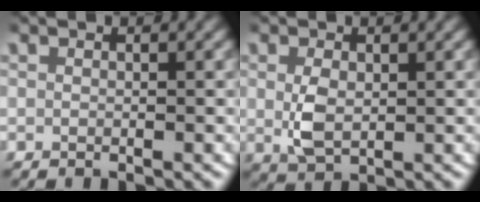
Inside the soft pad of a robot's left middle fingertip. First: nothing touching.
{"total": 3.0, "force": [0.1, 1.9, 2.3], "torque": [-0.057, -0.012, 0.011]}